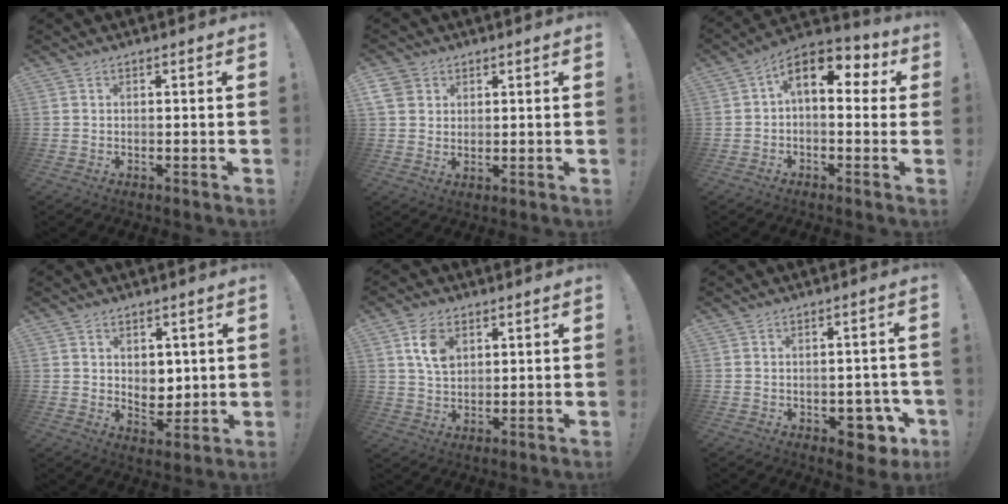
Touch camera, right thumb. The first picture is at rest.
{"total": 5.1, "force": [2.7, 4.1, 1.5], "torque": [-0.028, -0.009, 0.055]}
{"total": 10.4, "force": [3.3, 5.6, 8.1], "torque": [-0.118, -0.006, 0.060]}
{"total": 6.1, "force": [2.2, 5.1, 2.4], "torque": [-0.023, -0.021, 0.044]}
{"total": 8.4, "force": [3.3, 5.8, 5.1], "torque": [-0.077, -0.002, 0.065]}
{"total": 7.8, "force": [-3.1, 5.3, 4.9], "torque": [-0.037, 0.018, -0.046]}